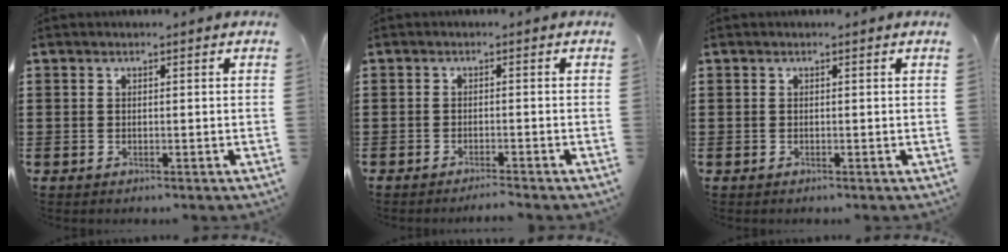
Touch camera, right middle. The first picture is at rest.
{"total": 1.4, "force": [-1.4, -0.2, 0.4], "torque": [-0.007, 0.000, -0.027]}
{"total": 0.0}